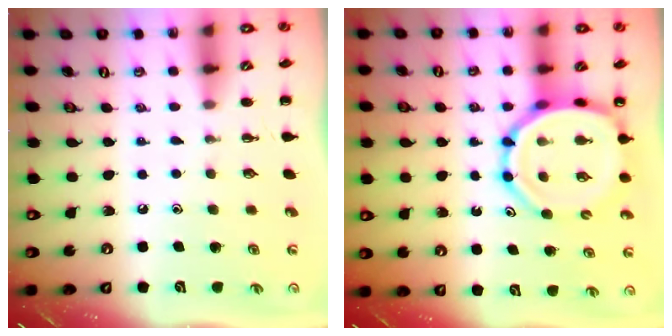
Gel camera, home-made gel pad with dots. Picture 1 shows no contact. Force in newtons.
{"total": 12.5, "press": 11.9, "slide": 3.7}